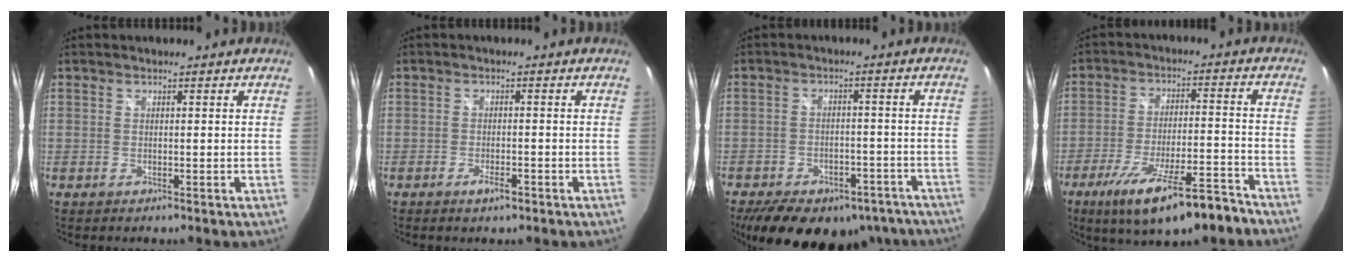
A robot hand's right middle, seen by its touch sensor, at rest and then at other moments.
{"total": 4.9, "force": [-3.2, 1.6, 3.4], "torque": [-0.071, -0.004, -0.050]}
{"total": 21.7, "force": [-16.3, 10.4, 9.7], "torque": [-0.199, 0.000, -0.201]}
{"total": 16.8, "force": [-11.9, 3.3, 11.4], "torque": [-0.207, -0.031, -0.181]}